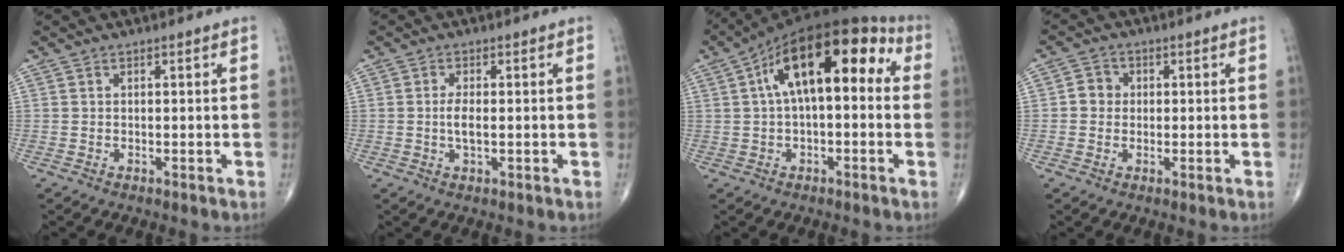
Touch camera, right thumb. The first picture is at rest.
{"total": 2.9, "force": [-0.2, 1.0, 2.7], "torque": [-0.055, -0.002, -0.005]}
{"total": 17.5, "force": [3.3, 8.3, 15.1], "torque": [-0.213, 0.049, 0.039]}
{"total": 3.2, "force": [0.1, 3.0, 1.1], "torque": [0.000, 0.007, -0.005]}